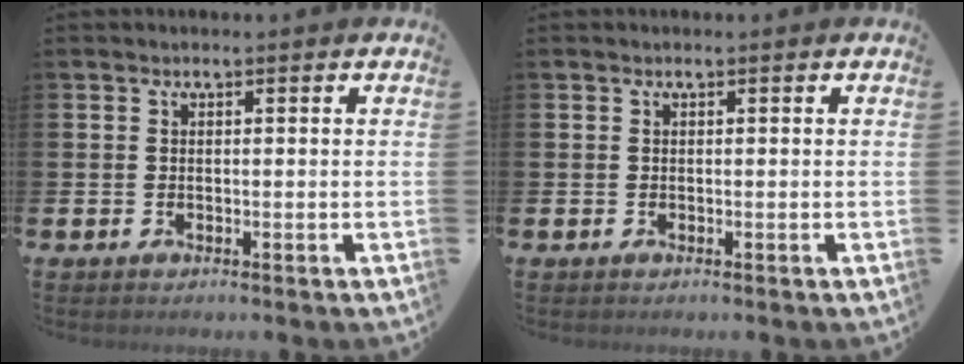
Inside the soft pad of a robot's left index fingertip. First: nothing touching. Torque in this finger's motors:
{"motor_torque": [-0.01, 0.00, 0.00, 0.01]}